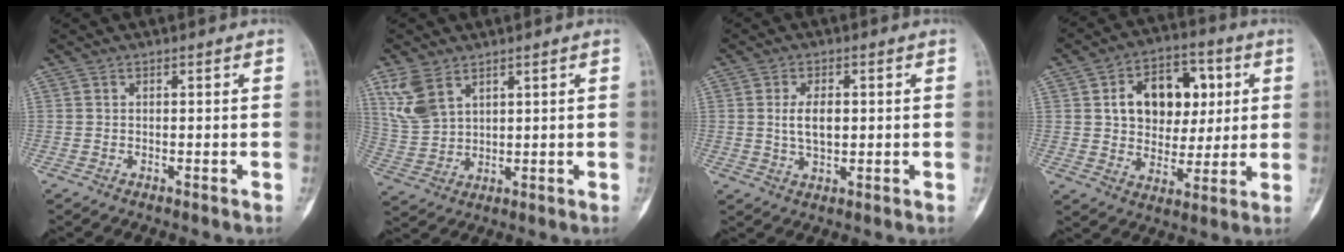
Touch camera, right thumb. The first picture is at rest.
{"total": 7.3, "force": [4.1, 4.2, 4.2], "torque": [-0.087, -0.008, 0.098]}
{"total": 5.1, "force": [0.4, 2.7, 4.3], "torque": [-0.072, -0.003, 0.010]}
{"total": 15.4, "force": [3.7, 11.0, 10.1], "torque": [-0.100, 0.007, 0.057]}